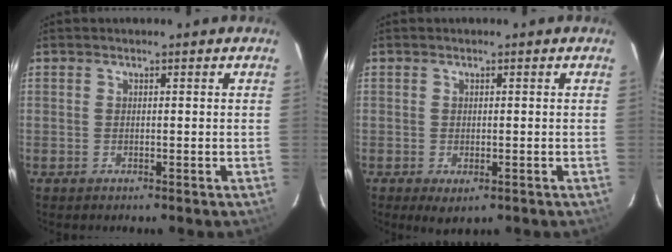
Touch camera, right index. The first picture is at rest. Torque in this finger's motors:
{"motor_torque": [0.73, -0.92, 0.11, 0.02]}